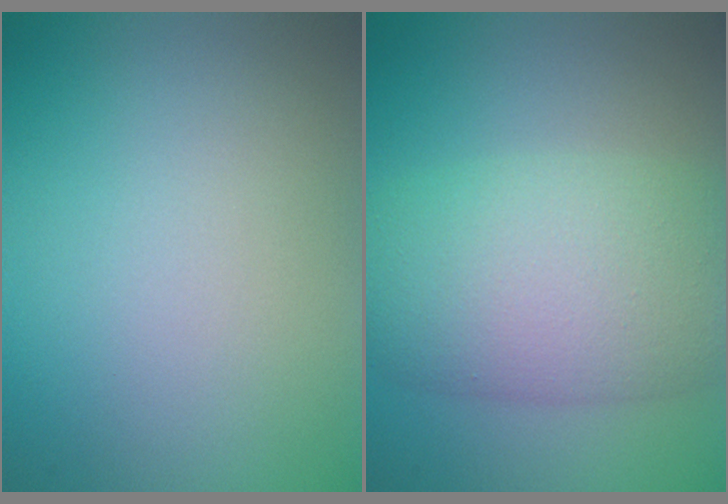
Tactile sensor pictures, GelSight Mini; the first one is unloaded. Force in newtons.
{"total": 8.5, "press": 8.5, "slide": 0.4}